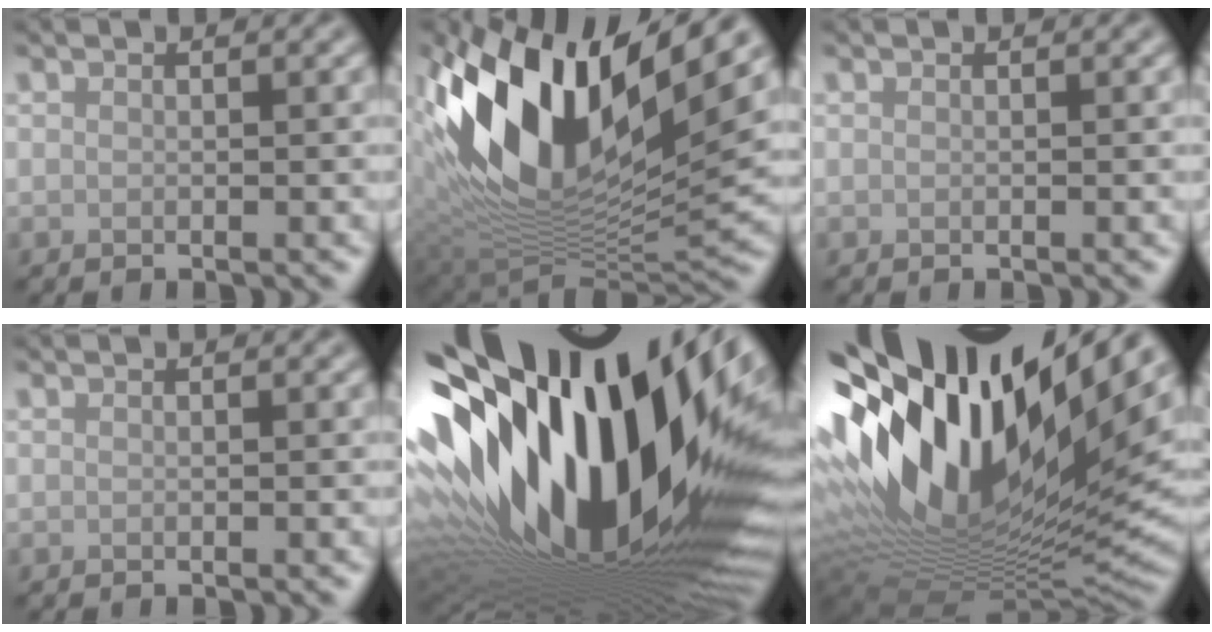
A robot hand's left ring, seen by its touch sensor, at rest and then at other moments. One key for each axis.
{"total": 15.5, "fx": 6.2, "fy": 7.2, "fz": 12.3, "tx": -0.234, "ty": 0.007, "tz": 0.106}
{"total": 0.0}
{"total": 0.0}
{"total": 21.1, "fx": 4.9, "fy": 8.0, "fz": 18.8, "tx": -0.309, "ty": -0.016, "tz": 0.081}
{"total": 18.4, "fx": 7.9, "fy": 7.1, "fz": 15.0, "tx": -0.274, "ty": 0.013, "tz": 0.144}